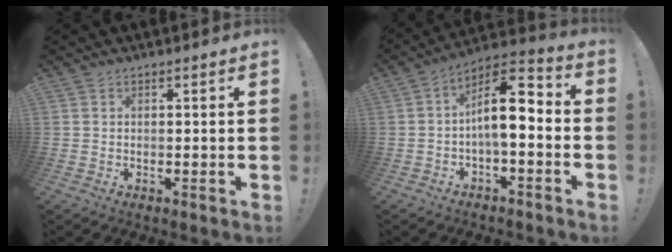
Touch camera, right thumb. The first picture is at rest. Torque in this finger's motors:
{"motor_torque": [1.59, 1.53, 0.74, -0.91, 0.02]}